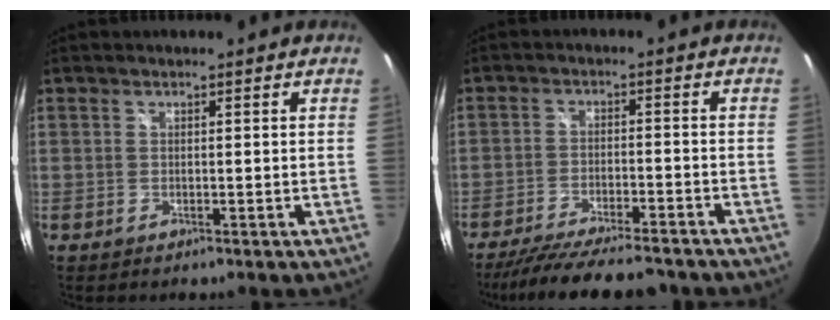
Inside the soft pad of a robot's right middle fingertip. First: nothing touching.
{"total": 15.9, "force": [-13.7, 2.9, 7.5], "torque": [-0.151, -0.026, -0.209]}